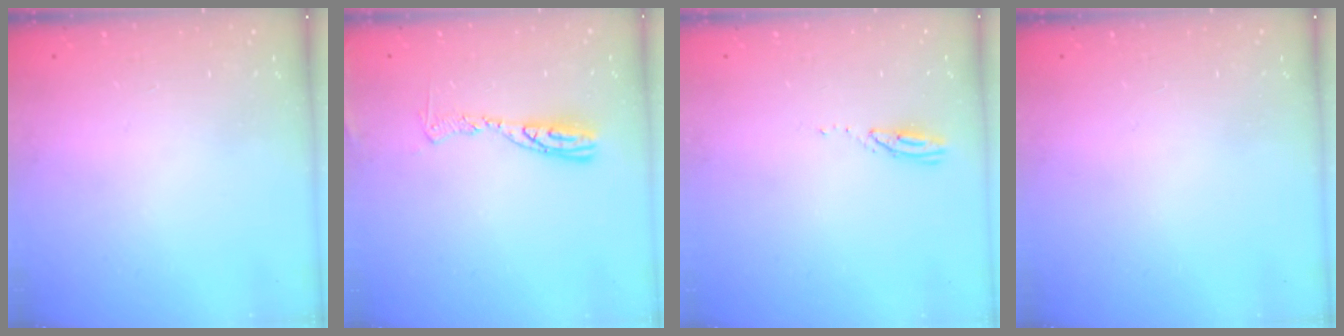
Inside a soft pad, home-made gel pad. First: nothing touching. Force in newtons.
{"total": 8.8, "press": 8.8, "slide": 0.9}
{"total": 3.0, "press": 2.9, "slide": 0.3}
{"total": 0.0}